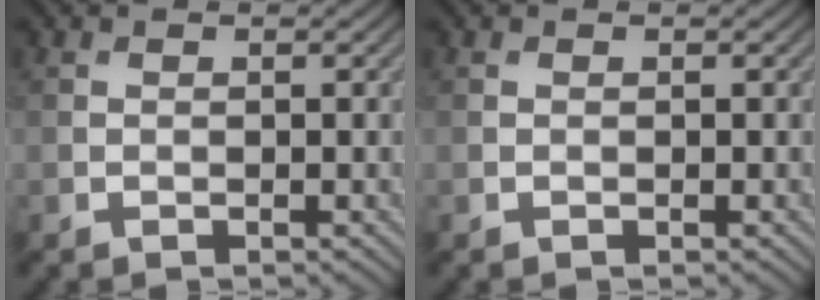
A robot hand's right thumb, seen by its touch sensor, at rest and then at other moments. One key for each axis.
{"total": 0.0}